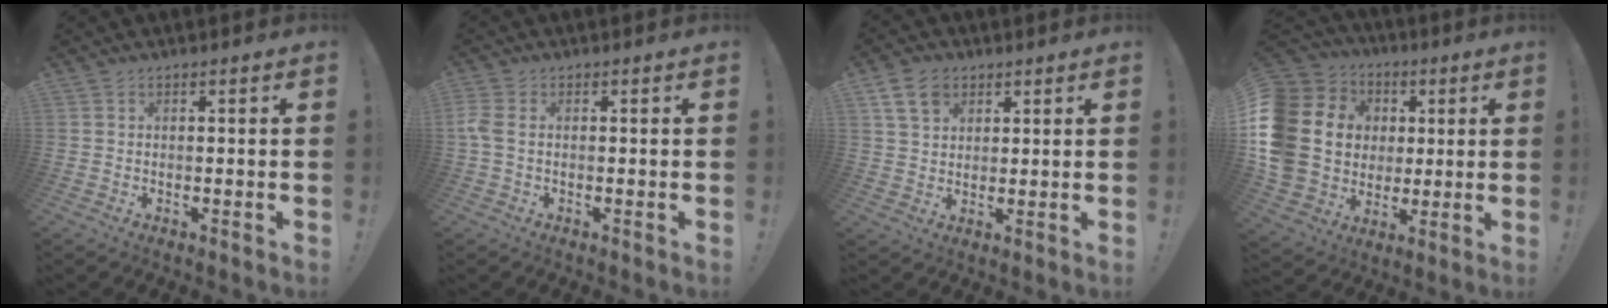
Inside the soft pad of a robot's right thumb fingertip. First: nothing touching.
{"total": 3.3, "force": [0.1, 1.9, 2.7], "torque": [-0.066, 0.003, 0.001]}
{"total": 8.5, "force": [4.5, 5.9, 4.2], "torque": [-0.067, -0.009, 0.089]}
{"total": 19.4, "force": [2.4, 16.7, 9.6], "torque": [-0.190, 0.000, 0.075]}